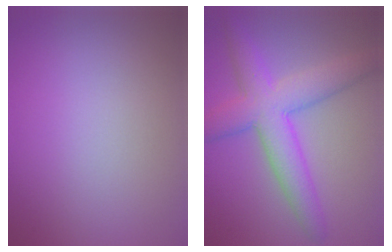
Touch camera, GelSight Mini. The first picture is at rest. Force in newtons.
{"total": 6.6, "press": 6.6, "slide": 0.1}